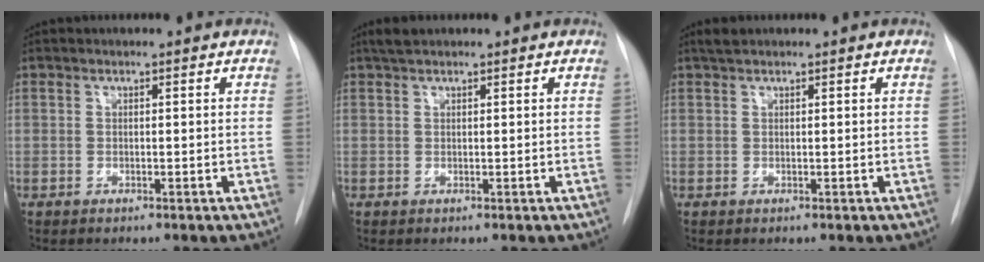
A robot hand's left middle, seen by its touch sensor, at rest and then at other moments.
{"total": 1.7, "force": [1.4, 0.5, 0.8], "torque": [-0.018, 0.012, 0.027]}
{"total": 1.2, "force": [1.0, 0.3, 0.5], "torque": [-0.012, 0.010, 0.020]}